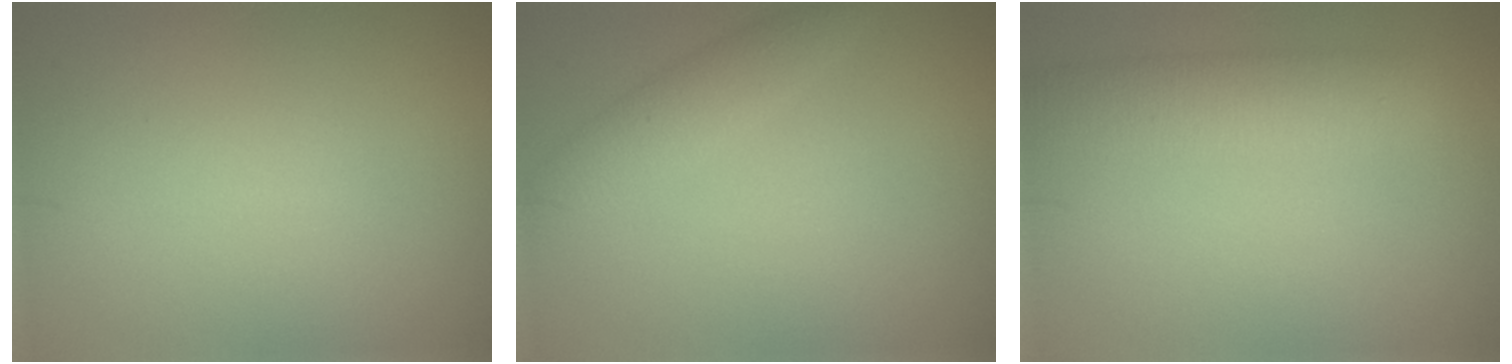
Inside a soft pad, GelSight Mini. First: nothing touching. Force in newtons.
{"total": 2.2, "press": 2.2, "slide": 0.0}
{"total": 3.9, "press": 3.9, "slide": 0.2}